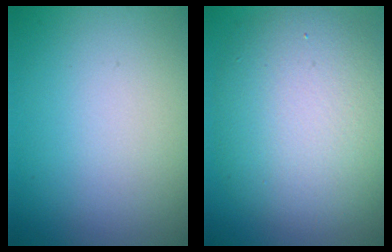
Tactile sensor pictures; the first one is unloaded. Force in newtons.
{"total": 8.9, "press": 8.9, "slide": 0.5}